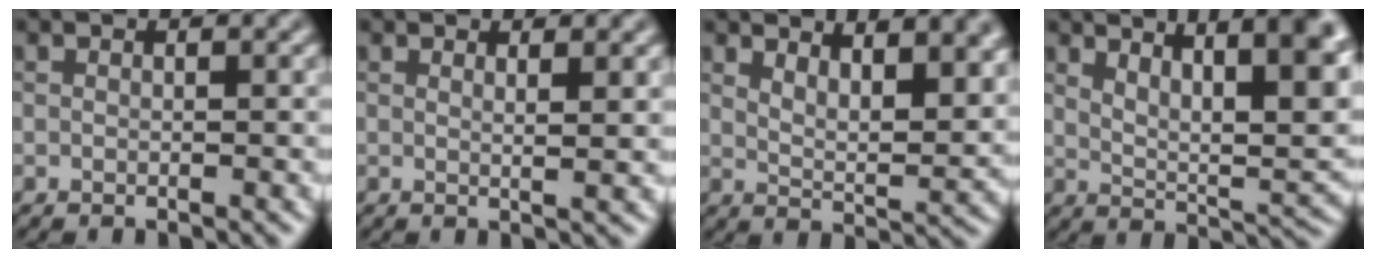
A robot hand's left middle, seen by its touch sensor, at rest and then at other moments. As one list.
[{"total": 1.9, "force": [0.8, 0.6, 1.6], "torque": [-0.015, 0.005, 0.005]}, {"total": 8.7, "force": [5.2, 3.3, 6.2], "torque": [-0.053, 0.017, 0.070]}, {"total": 10.5, "force": [5.0, 3.6, 8.4], "torque": [-0.096, 0.012, 0.079]}]